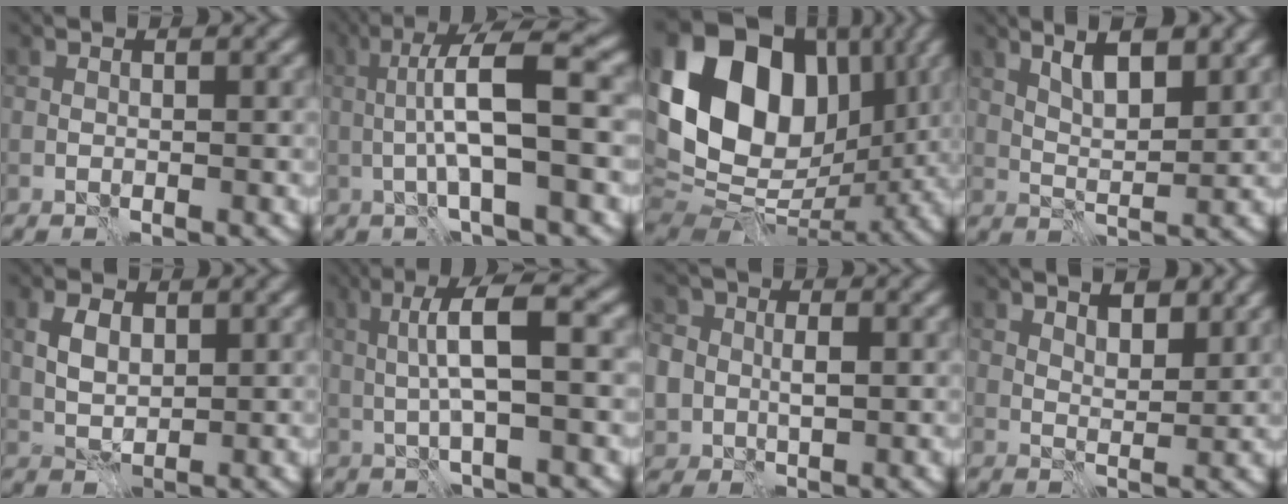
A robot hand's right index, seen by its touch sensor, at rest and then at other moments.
{"total": 7.3, "force": [-0.2, 1.3, 7.2], "torque": [-0.122, 0.022, -0.006]}
{"total": 17.9, "force": [4.1, 13.0, 11.7], "torque": [-0.214, 0.030, 0.074]}
{"total": 4.6, "force": [2.7, 1.4, 3.4], "torque": [-0.061, 0.002, 0.049]}
{"total": 2.7, "force": [1.1, 1.7, 1.8], "torque": [-0.039, 0.003, 0.021]}
{"total": 5.5, "force": [0.8, 0.9, 5.3], "torque": [-0.102, 0.016, 0.011]}
{"total": 7.1, "force": [0.1, 6.3, 3.2], "torque": [-0.064, 0.012, -0.019]}
{"total": 3.3, "force": [2.5, 1.2, 1.8], "torque": [-0.017, -0.001, 0.040]}